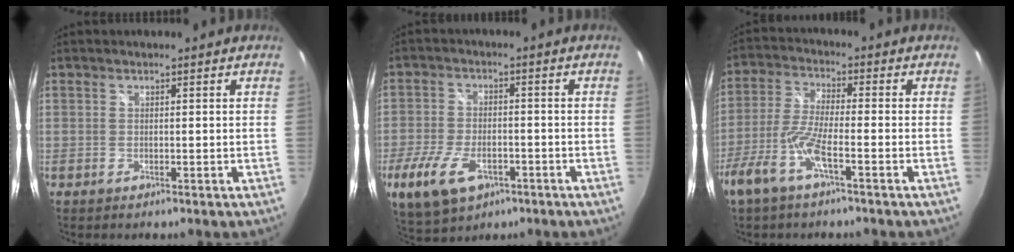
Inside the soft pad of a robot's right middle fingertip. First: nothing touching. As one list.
[{"total": 12.6, "force": [-6.2, 6.8, 8.6], "torque": [-0.198, -0.025, -0.102]}, {"total": 9.2, "force": [-5.1, 1.4, 7.6], "torque": [-0.170, -0.006, -0.098]}]